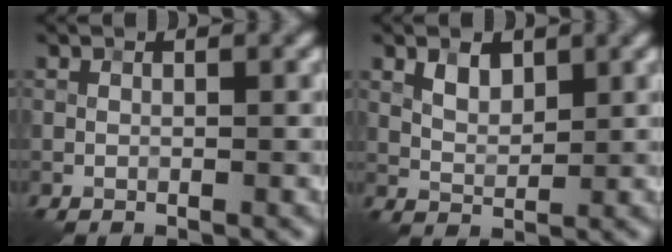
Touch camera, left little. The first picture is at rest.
{"total": 2.3, "force": [1.2, 1.3, 1.5], "torque": [-0.031, -0.001, 0.024]}